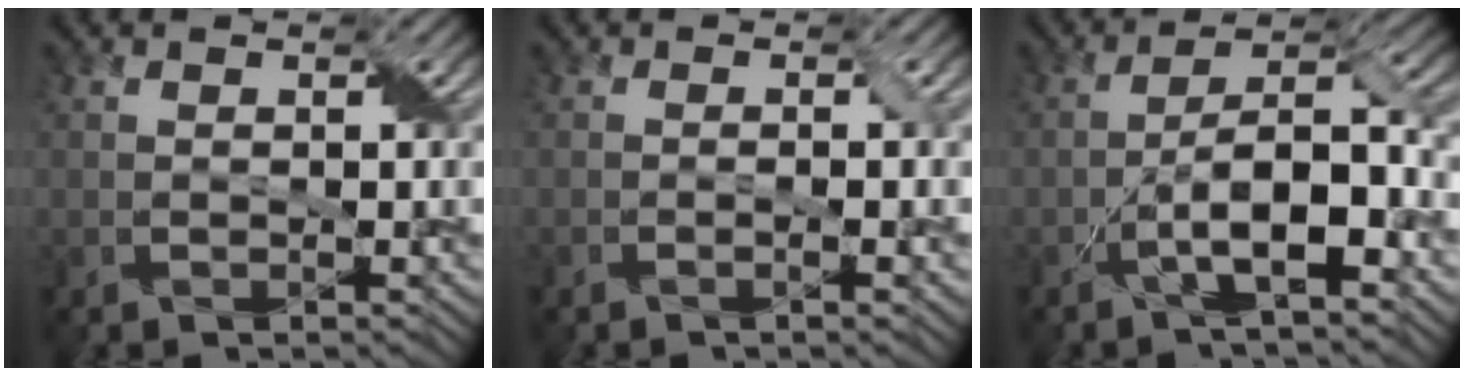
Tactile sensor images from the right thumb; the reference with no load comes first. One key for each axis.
{"total": 1.6, "fx": -0.5, "fy": 0.0, "fz": 1.5, "tx": -0.029, "ty": 0.004, "tz": -0.010}
{"total": 9.3, "fx": -3.9, "fy": 2.9, "fz": 7.9, "tx": -0.136, "ty": 0.011, "tz": -0.074}